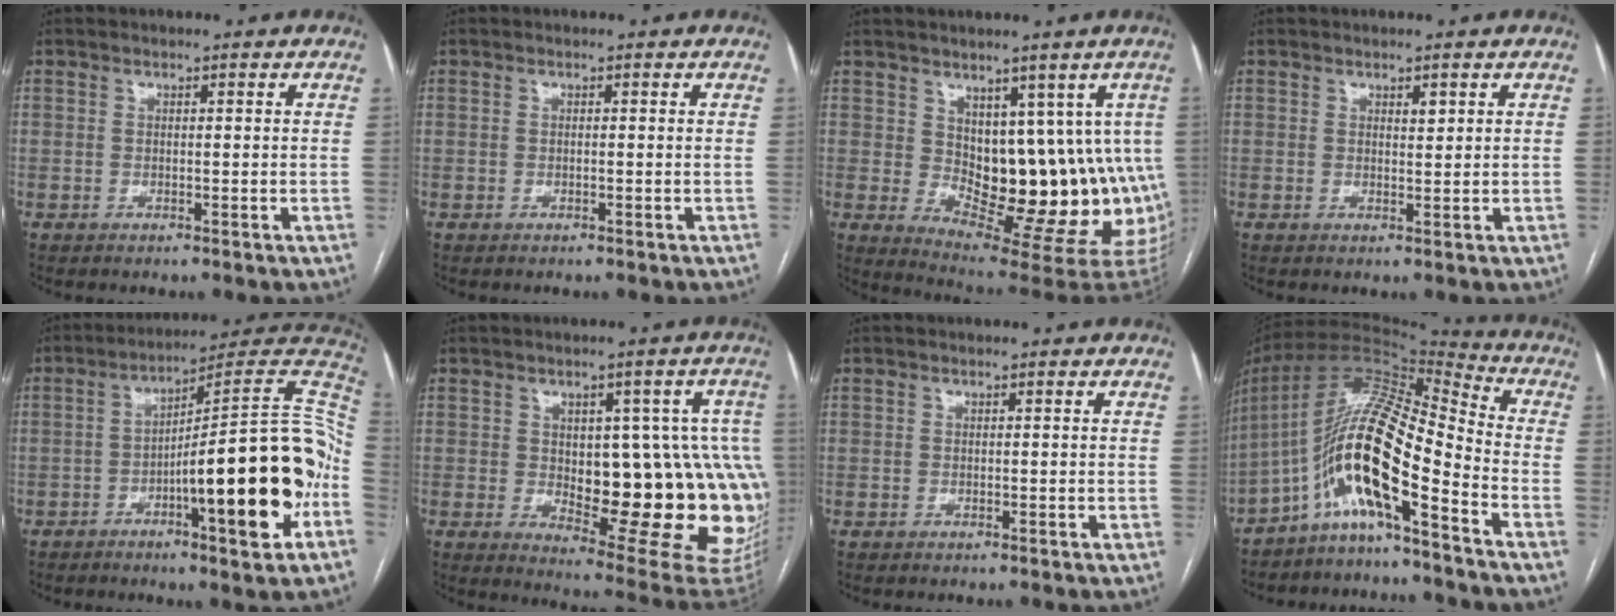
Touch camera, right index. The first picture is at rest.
{"total": 0.0}
{"total": 14.5, "force": [2.6, 7.9, 11.8], "torque": [-0.132, -0.009, 0.054]}
{"total": 1.3, "force": [0.8, 0.6, 0.9], "torque": [-0.014, -0.002, 0.014]}
{"total": 21.1, "force": [-5.7, 1.7, 20.2], "torque": [-0.233, 0.023, -0.076]}
{"total": 20.5, "force": [-0.6, 7.7, 19.0], "torque": [-0.164, 0.017, 0.020]}
{"total": 0.0}
{"total": 15.6, "force": [-7.4, 2.4, 13.5], "torque": [-0.260, 0.025, -0.135]}